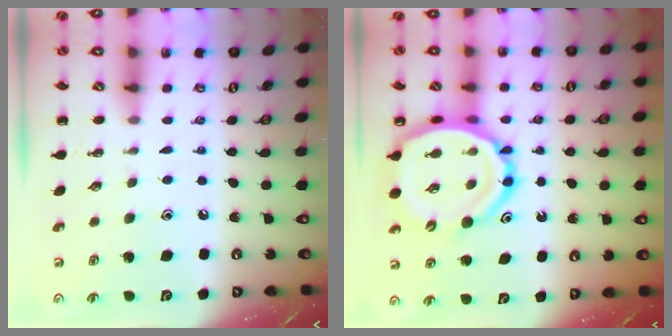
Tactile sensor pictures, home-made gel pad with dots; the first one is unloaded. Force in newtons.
{"total": 15.9, "press": 15.4, "slide": 3.9}